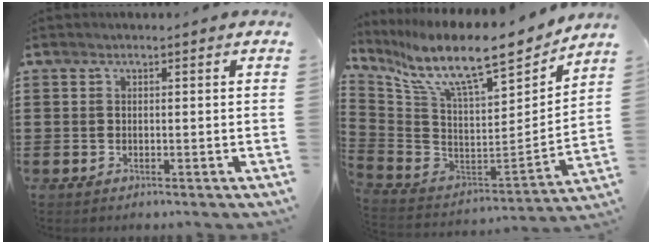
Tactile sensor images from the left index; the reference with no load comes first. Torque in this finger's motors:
{"motor_torque": [2.14, 0.00, 1.05, 0.21]}